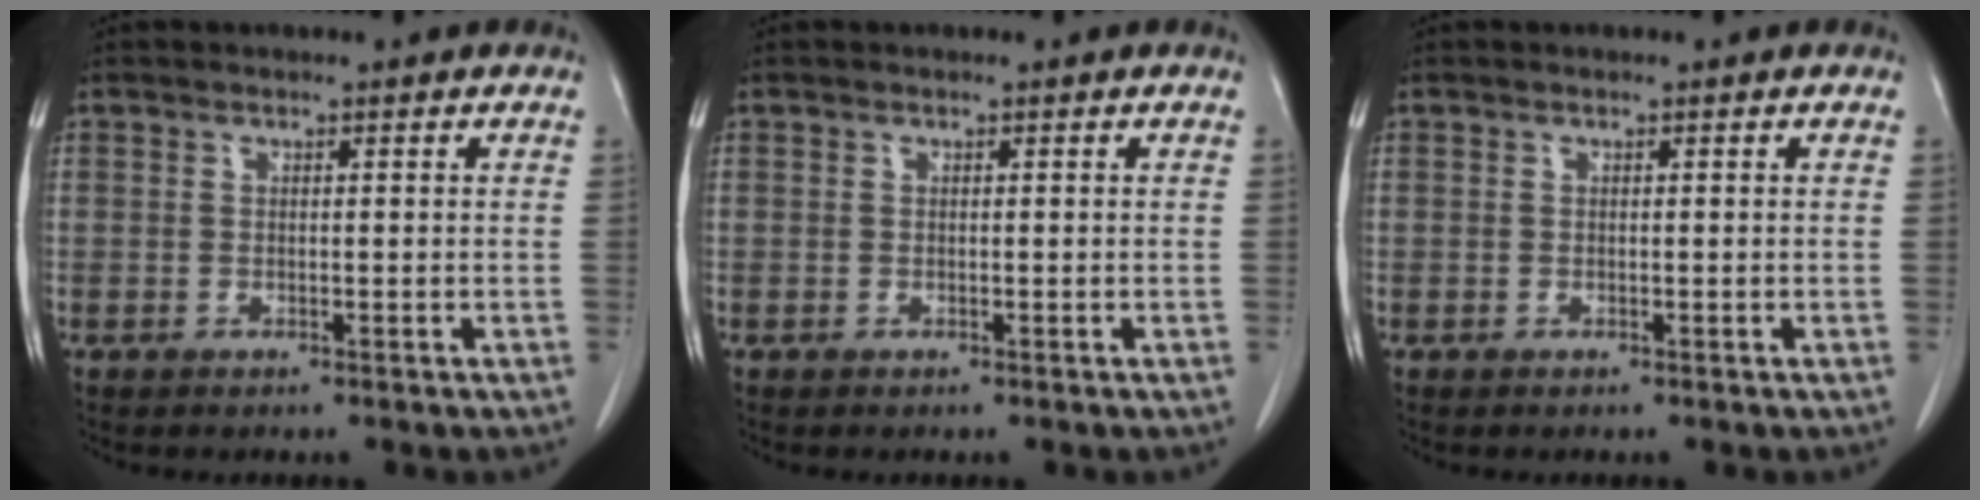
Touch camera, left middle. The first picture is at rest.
{"total": 0.0}
{"total": 0.0}